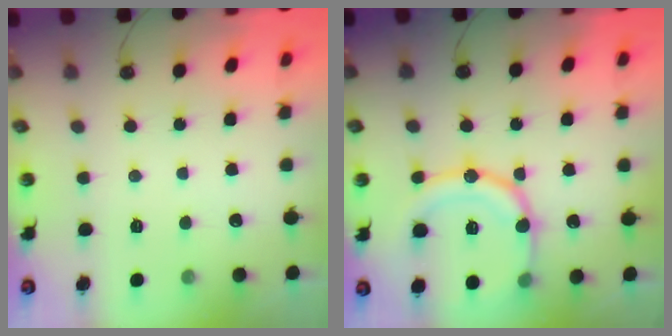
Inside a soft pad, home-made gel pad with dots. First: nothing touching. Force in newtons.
{"total": 17.8, "press": 17.6, "slide": 3.2}